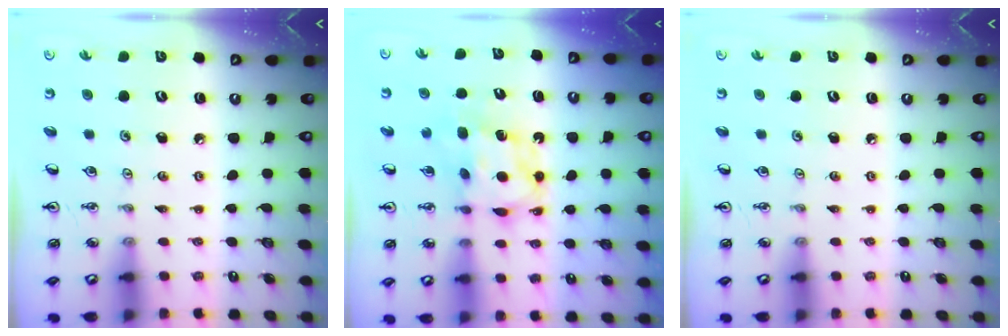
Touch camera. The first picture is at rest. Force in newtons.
{"total": 6.9, "press": 6.9, "slide": 0.4}
{"total": 0.0}